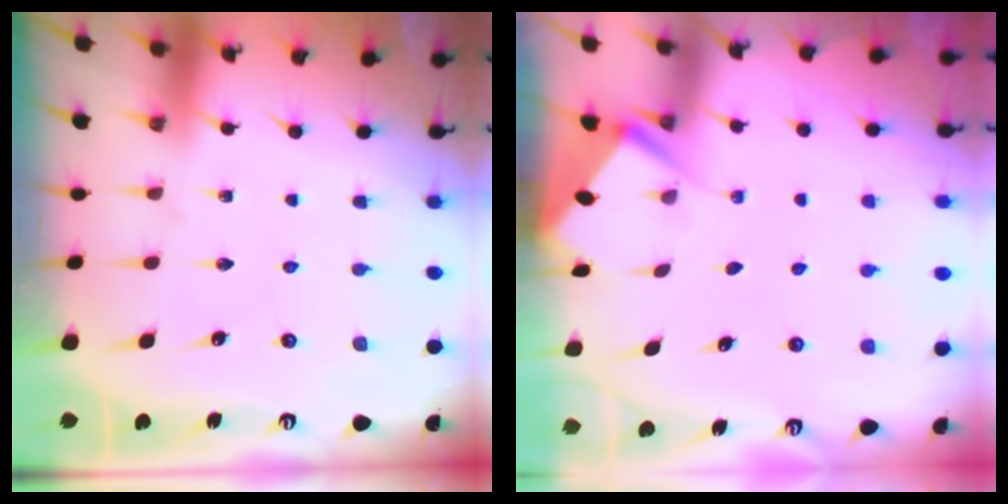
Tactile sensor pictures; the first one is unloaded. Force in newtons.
{"total": 2.6, "press": 2.6, "slide": 0.1}